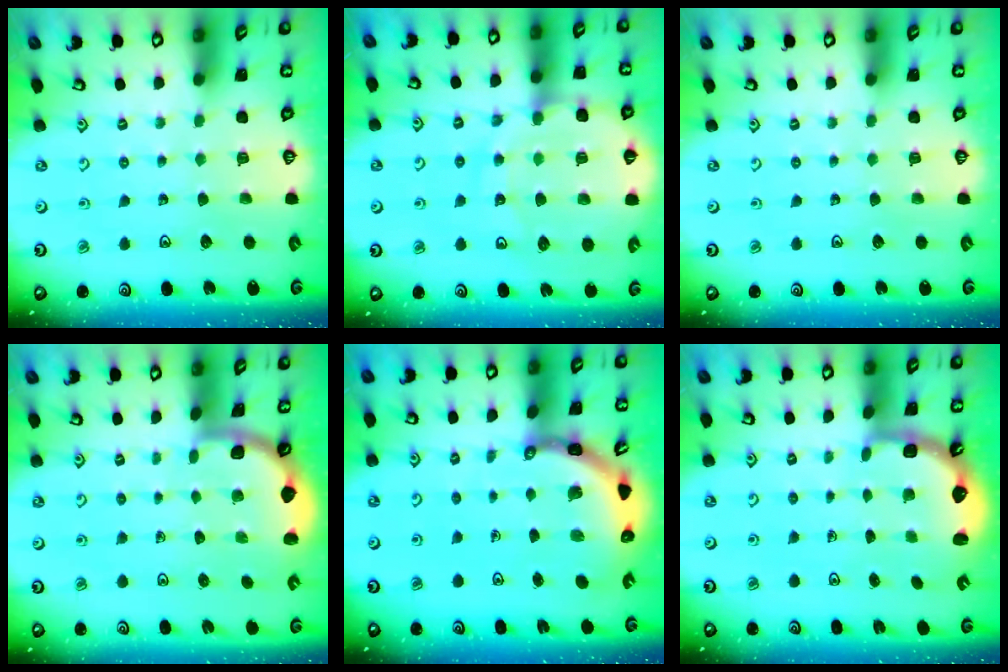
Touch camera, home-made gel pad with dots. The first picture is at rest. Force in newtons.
{"total": 15.0, "press": 14.6, "slide": 3.5}
{"total": 0.0}
{"total": 1.9, "press": 1.9, "slide": 0.0}
{"total": 4.8, "press": 4.7, "slide": 0.5}
{"total": 2.7, "press": 2.1, "slide": 1.7}